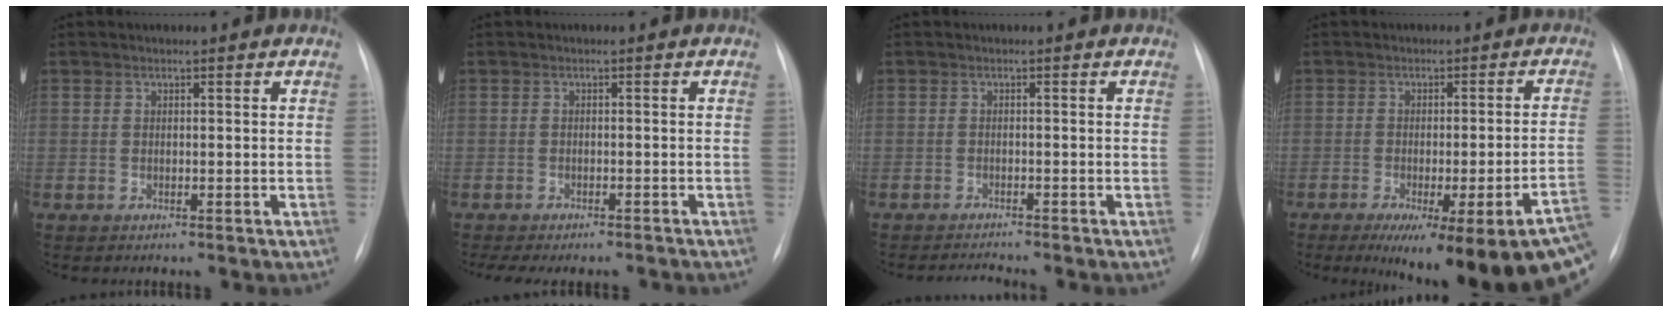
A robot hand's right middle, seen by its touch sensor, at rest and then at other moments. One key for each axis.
{"total": 8.4, "fx": -7.4, "fy": 2.4, "fz": 3.1, "tx": -0.042, "ty": -0.002, "tz": -0.093}
{"total": 2.2, "fx": -2.0, "fy": -0.8, "fz": 0.0, "tx": -0.006, "ty": -0.015, "tz": -0.034}
{"total": 22.0, "fx": -14.5, "fy": 2.0, "fz": 16.5, "tx": -0.130, "ty": -0.024, "tz": -0.183}